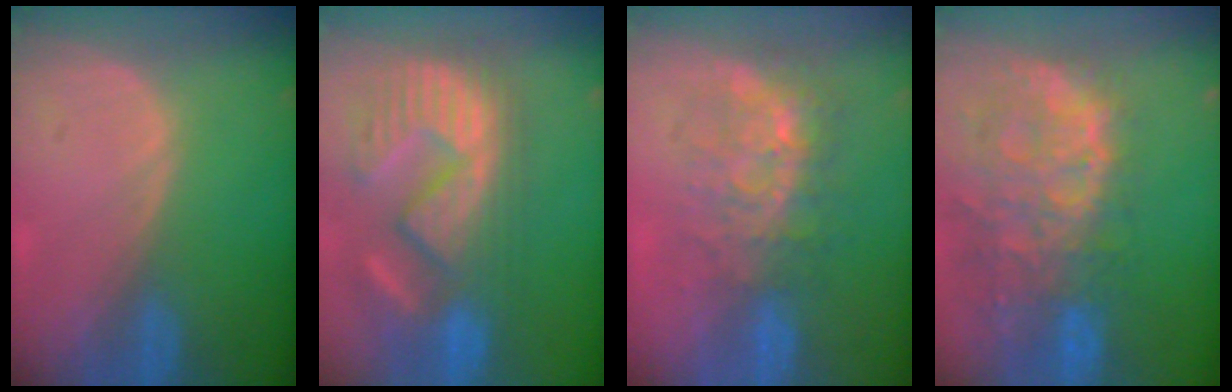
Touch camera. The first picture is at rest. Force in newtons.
{"total": 12.7, "press": 11.9, "slide": 4.5}
{"total": 8.9, "press": 7.5, "slide": 4.7}
{"total": 13.6, "press": 11.0, "slide": 7.9}